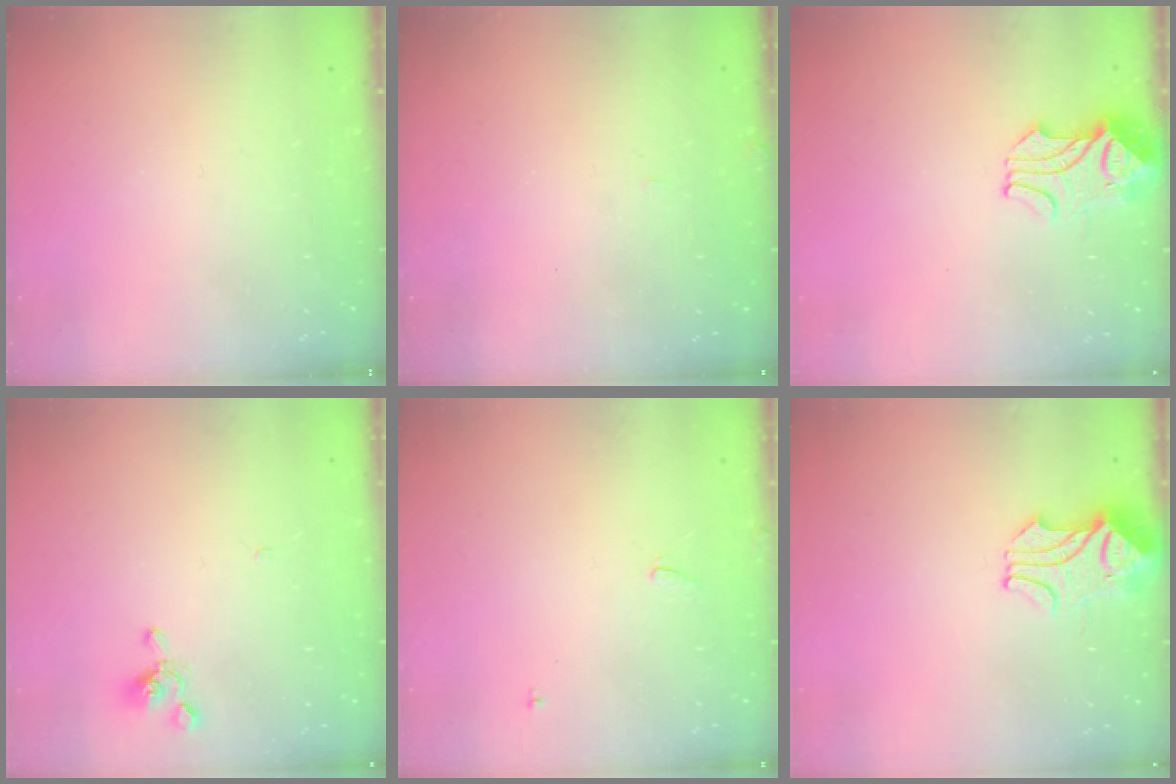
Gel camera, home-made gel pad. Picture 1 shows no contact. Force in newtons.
{"total": 4.8, "press": 4.8, "slide": 0.3}
{"total": 2.1, "press": 2.0, "slide": 0.7}
{"total": 0.8, "press": 0.5, "slide": 0.6}
{"total": 1.7, "press": 1.7, "slide": 0.3}
{"total": 2.2, "press": 2.0, "slide": 0.9}